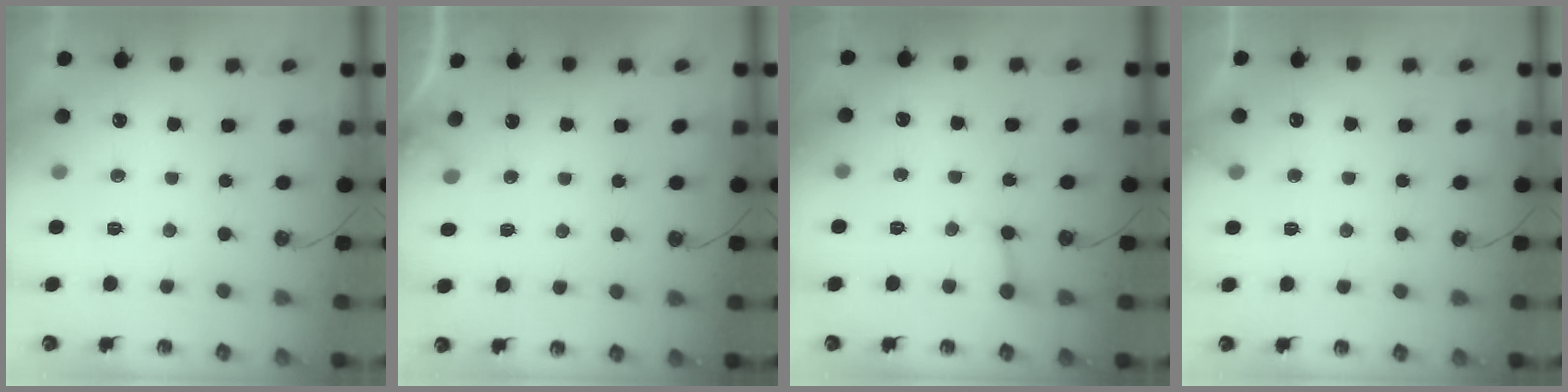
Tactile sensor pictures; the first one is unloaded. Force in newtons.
{"total": 3.4, "press": 3.4, "slide": 0.1}
{"total": 6.1, "press": 6.1, "slide": 0.5}
{"total": 5.0, "press": 5.0, "slide": 0.3}